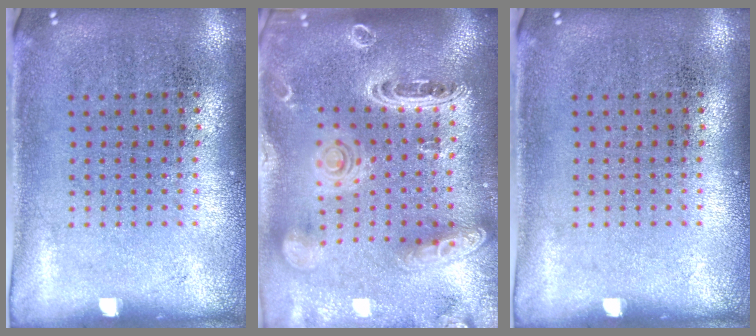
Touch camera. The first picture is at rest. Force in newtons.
{"total": 3.1, "press": 2.5, "slide": 1.8}
{"total": 0.0}